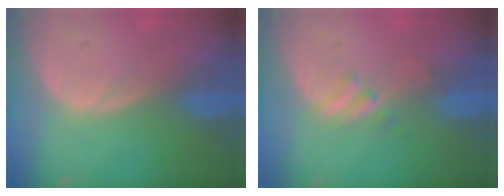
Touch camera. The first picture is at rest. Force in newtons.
{"total": 1.9, "press": 1.9, "slide": 0.3}